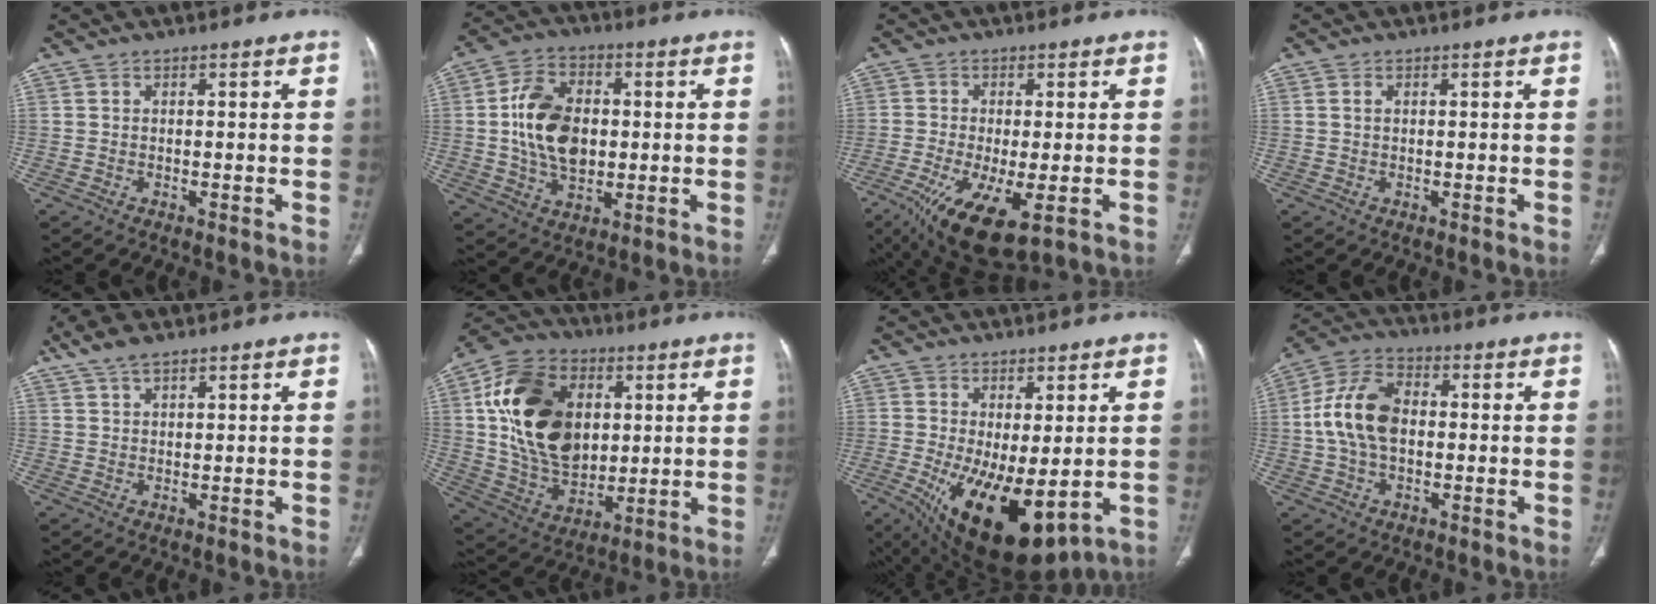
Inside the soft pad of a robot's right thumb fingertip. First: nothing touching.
{"total": 13.9, "force": [0.6, 9.3, 10.4], "torque": [-0.168, 0.007, 0.014]}
{"total": 13.0, "force": [-5.5, 4.4, 11.0], "torque": [-0.211, -0.020, -0.081]}
{"total": 0.8, "force": [0.2, 0.6, 0.6], "torque": [-0.014, 0.003, 0.006]}
{"total": 4.8, "force": [3.5, 1.7, 2.8], "torque": [-0.059, 0.002, 0.072]}
{"total": 22.9, "force": [4.6, 15.8, 16.0], "torque": [-0.273, -0.008, 0.090]}
{"total": 15.3, "force": [-2.8, 6.7, 13.5], "torque": [-0.226, -0.027, -0.017]}
{"total": 12.0, "force": [0.3, 7.7, 9.2], "torque": [-0.179, 0.025, 0.000]}